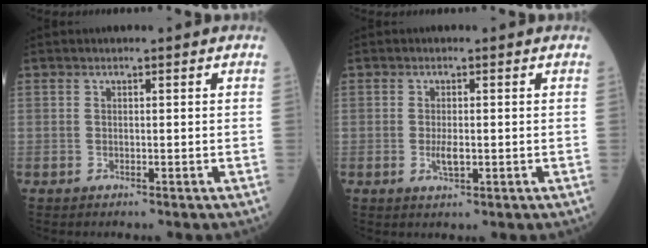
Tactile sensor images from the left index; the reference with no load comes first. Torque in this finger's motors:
{"motor_torque": [0.72, 0.05, 0.36, 0.08]}